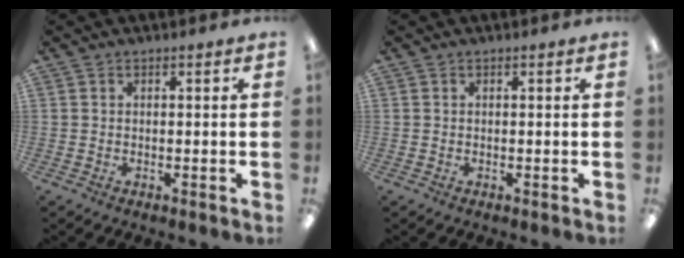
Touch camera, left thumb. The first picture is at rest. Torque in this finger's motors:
{"motor_torque": [0.00, 0.00, -0.01, -0.01, 0.00]}